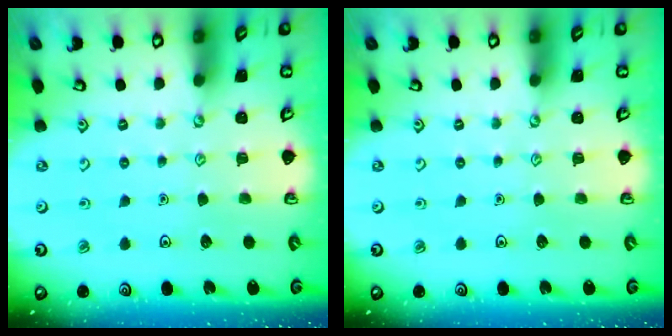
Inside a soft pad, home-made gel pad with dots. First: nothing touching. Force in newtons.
{"total": 0.0}